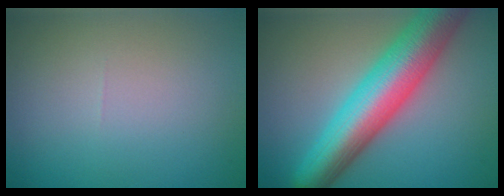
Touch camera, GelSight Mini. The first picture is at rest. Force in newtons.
{"total": 10.0, "press": 10.0, "slide": 0.4}